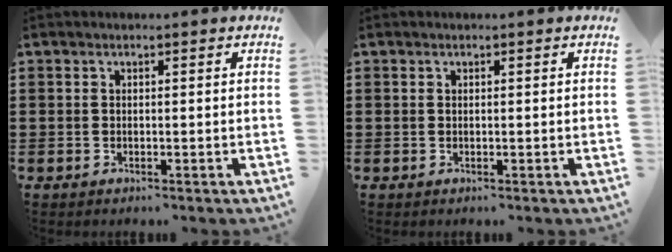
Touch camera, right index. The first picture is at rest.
{"total": 0.0}